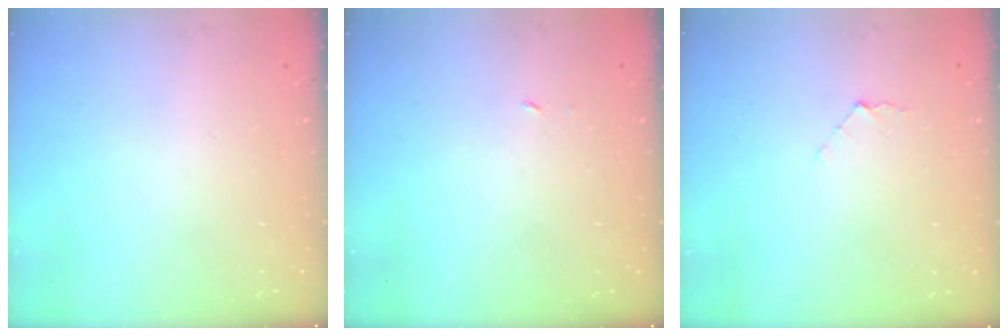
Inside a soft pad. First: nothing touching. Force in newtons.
{"total": 1.8, "press": 1.8, "slide": 0.1}
{"total": 3.9, "press": 3.9, "slide": 0.4}